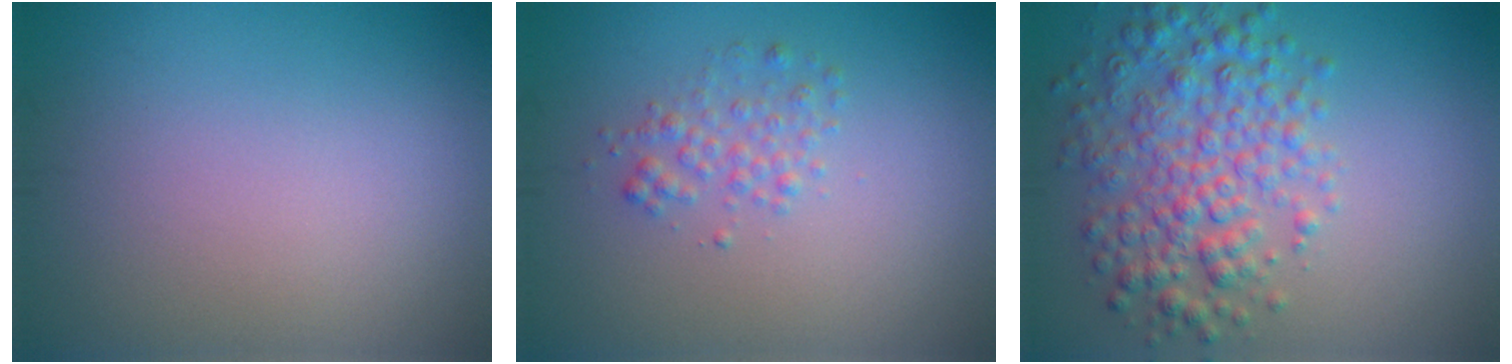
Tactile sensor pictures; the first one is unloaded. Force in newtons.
{"total": 1.7, "press": 1.7, "slide": 0.0}
{"total": 5.6, "press": 5.6, "slide": 0.1}